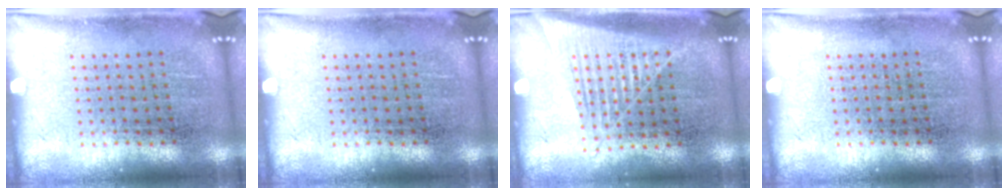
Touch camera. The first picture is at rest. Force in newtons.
{"total": 0.0}
{"total": 1.4, "press": 1.3, "slide": 0.5}
{"total": 0.0}